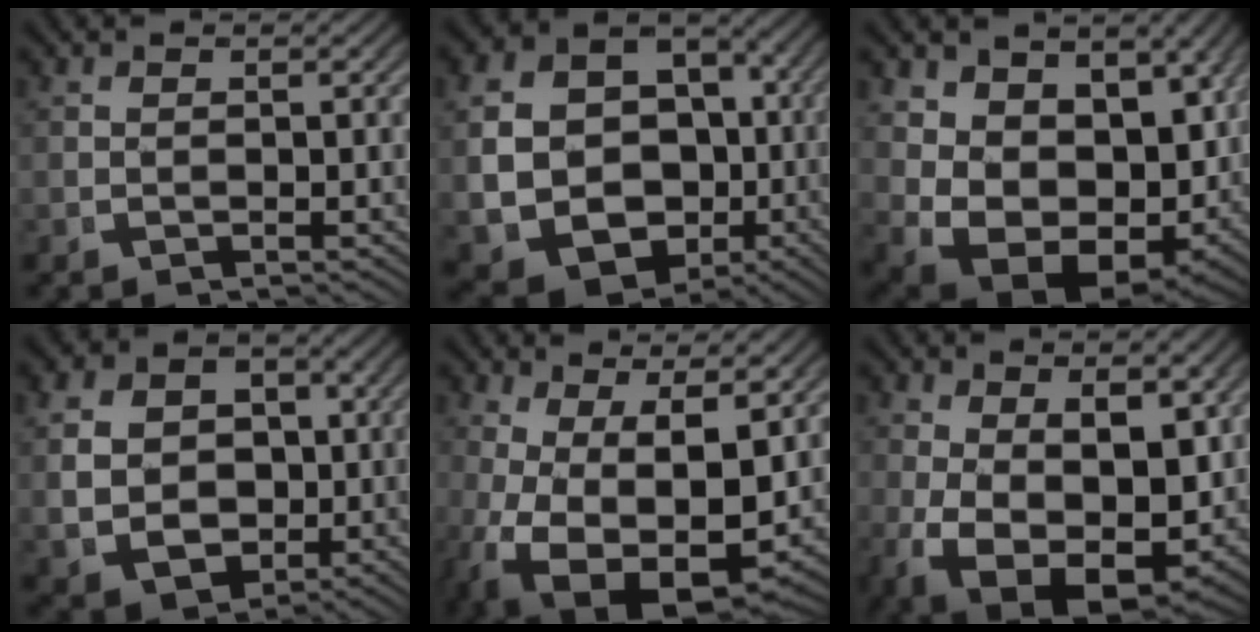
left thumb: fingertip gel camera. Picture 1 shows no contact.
{"total": 17.2, "force": [-3.5, 14.4, 8.9], "torque": [-0.223, -0.079, -0.036]}
{"total": 14.6, "force": [-1.9, 10.7, 9.8], "torque": [-0.218, -0.083, 0.001]}
{"total": 11.1, "force": [-1.1, 9.0, 6.3], "torque": [-0.138, -0.046, 0.002]}
{"total": 10.6, "force": [-1.5, 5.6, 8.9], "torque": [-0.182, -0.053, 0.010]}
{"total": 11.8, "force": [-3.0, 7.8, 8.2], "torque": [-0.180, -0.066, -0.021]}